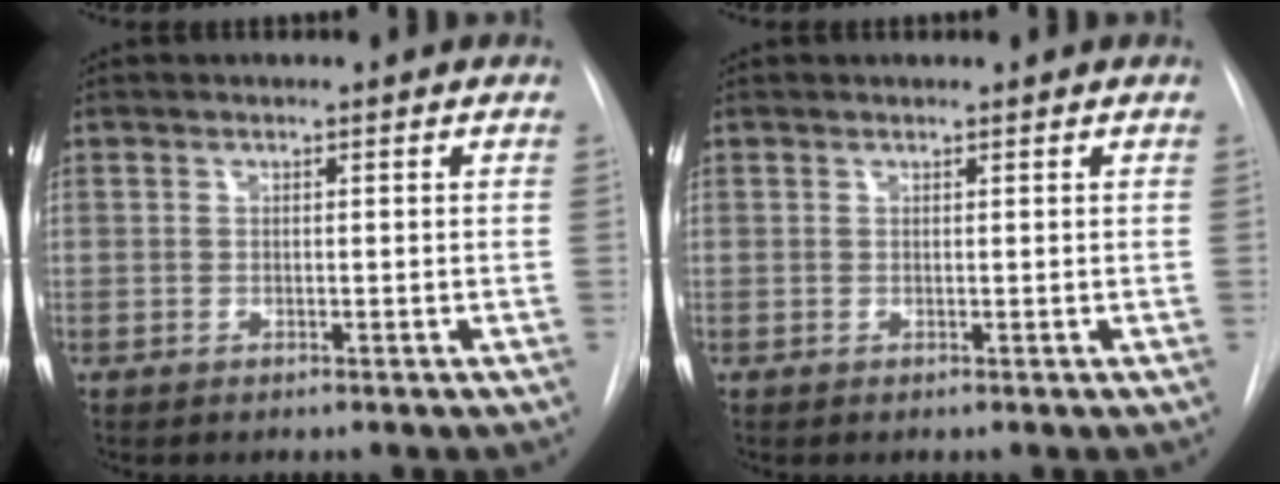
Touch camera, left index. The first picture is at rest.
{"total": 1.2, "force": [1.2, 0.2, 0.2], "torque": [-0.006, 0.017, 0.020]}